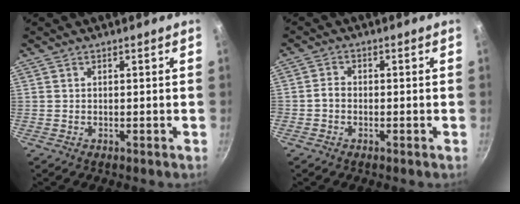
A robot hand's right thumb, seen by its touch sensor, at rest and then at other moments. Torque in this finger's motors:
{"motor_torque": [1.57, 1.84, 1.73, -0.55, 0.20]}